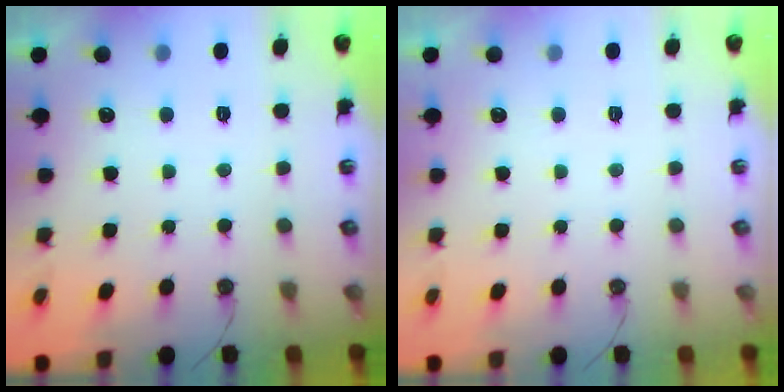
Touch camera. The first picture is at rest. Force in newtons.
{"total": 0.0}